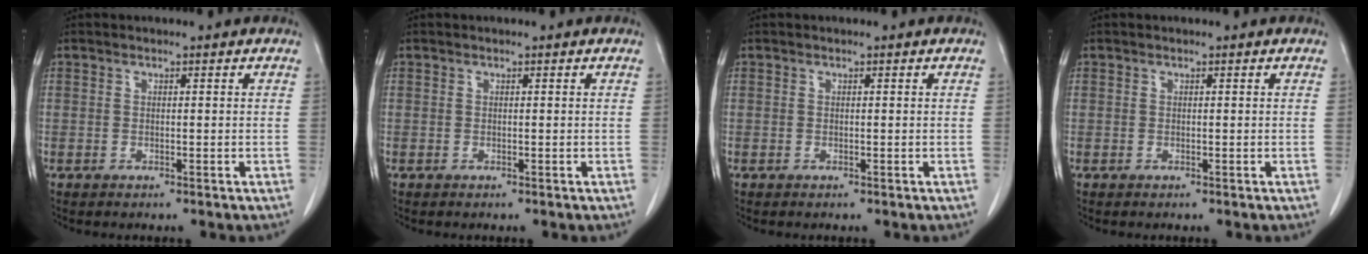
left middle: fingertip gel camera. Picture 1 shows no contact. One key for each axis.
{"total": 0.0}
{"total": 0.0}
{"total": 0.0}